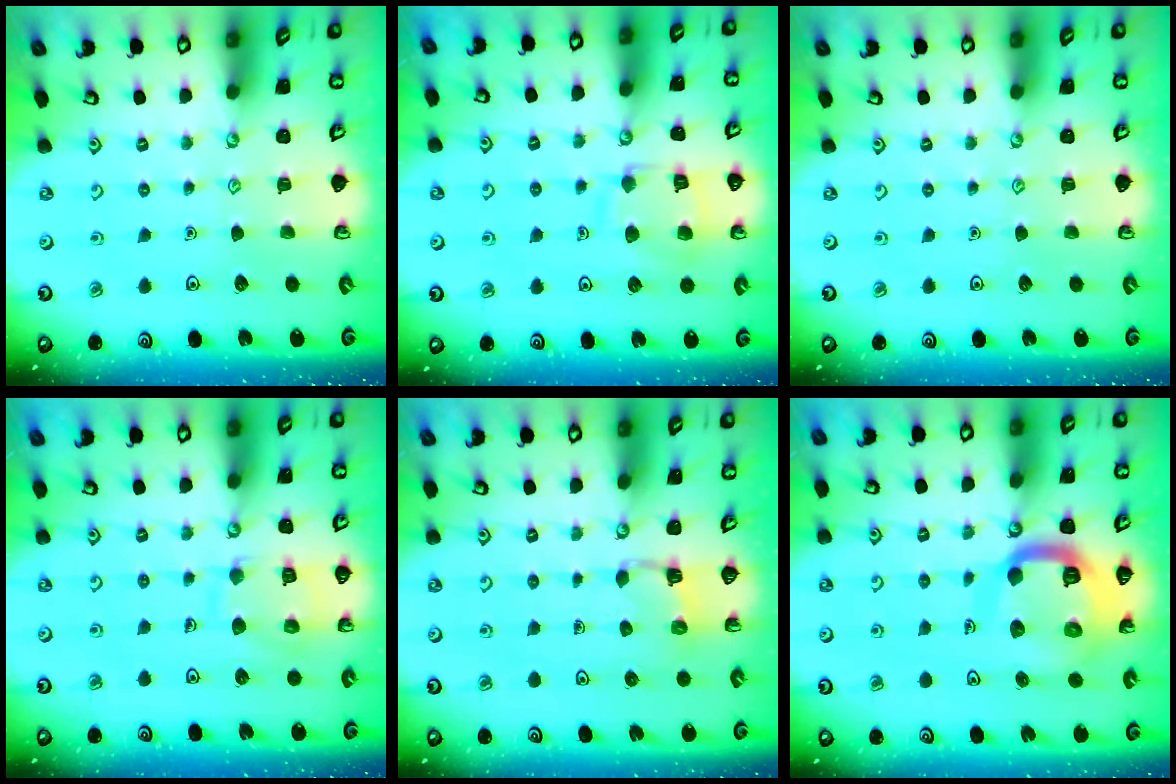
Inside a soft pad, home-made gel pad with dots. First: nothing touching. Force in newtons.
{"total": 11.0, "press": 11.0, "slide": 0.9}
{"total": 0.0}
{"total": 11.0, "press": 11.0, "slide": 0.9}
{"total": 2.1, "press": 2.0, "slide": 0.5}
{"total": 15.4, "press": 15.3, "slide": 1.9}